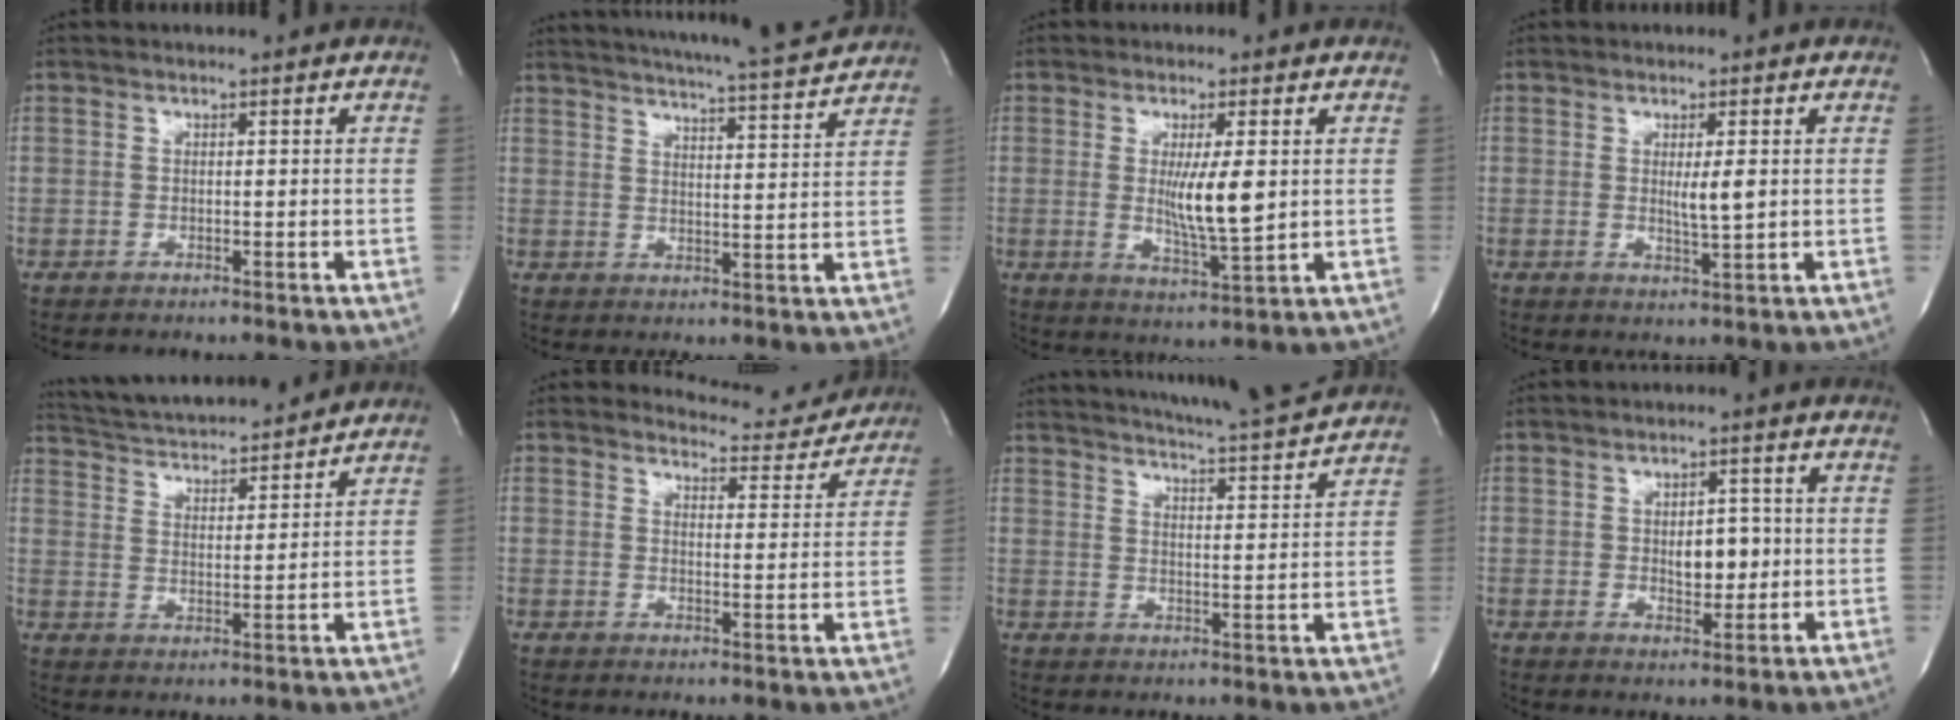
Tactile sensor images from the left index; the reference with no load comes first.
{"total": 16.2, "force": [15.1, -0.2, 5.7], "torque": [-0.099, -0.021, 0.202]}
{"total": 6.9, "force": [0.6, 0.5, 6.9], "torque": [-0.125, -0.018, 0.016]}
{"total": 2.9, "force": [0.3, 0.1, 2.9], "torque": [-0.055, -0.007, 0.008]}
{"total": 15.4, "force": [14.5, 1.9, 4.9], "torque": [-0.089, 0.022, 0.229]}
{"total": 6.6, "force": [6.5, 0.8, -1.1], "torque": [0.014, -0.019, 0.078]}
{"total": 14.4, "force": [13.6, -0.5, 4.7], "torque": [-0.085, -0.027, 0.185]}
{"total": 4.5, "force": [-0.1, 2.4, 3.9], "torque": [-0.054, 0.000, 0.005]}